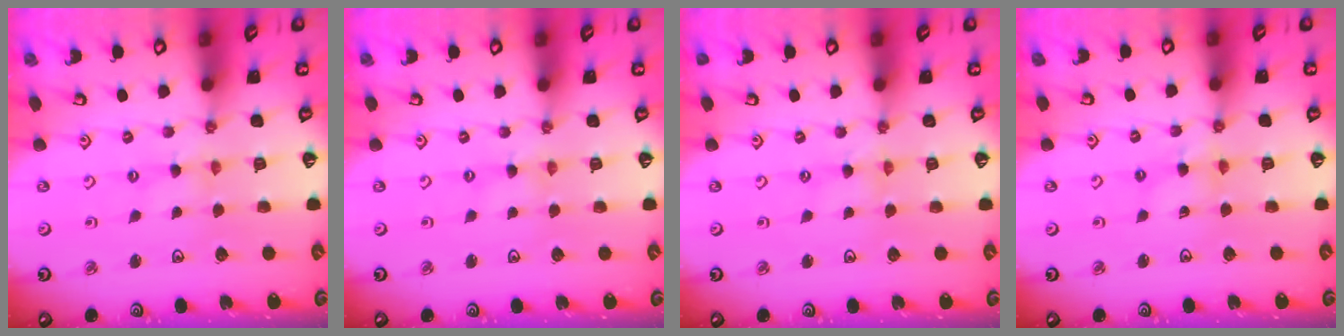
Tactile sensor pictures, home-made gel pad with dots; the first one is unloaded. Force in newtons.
{"total": 0.0}
{"total": 0.0}
{"total": 3.9, "press": 3.9, "slide": 0.3}